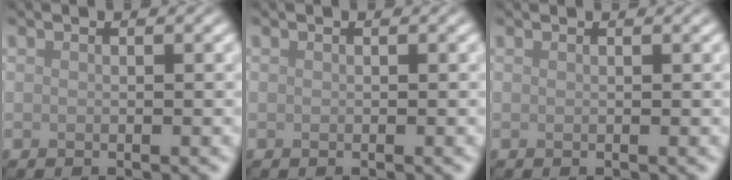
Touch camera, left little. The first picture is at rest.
{"total": 0.0}
{"total": 0.5, "force": [0.5, 0.0, 0.1], "torque": [-0.004, -0.002, 0.005]}